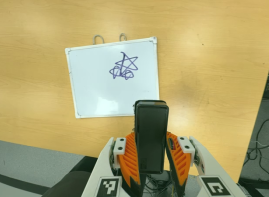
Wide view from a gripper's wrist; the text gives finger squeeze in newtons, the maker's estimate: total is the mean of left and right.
{"total": 6.5, "left": 4.2, "right": 8.9}